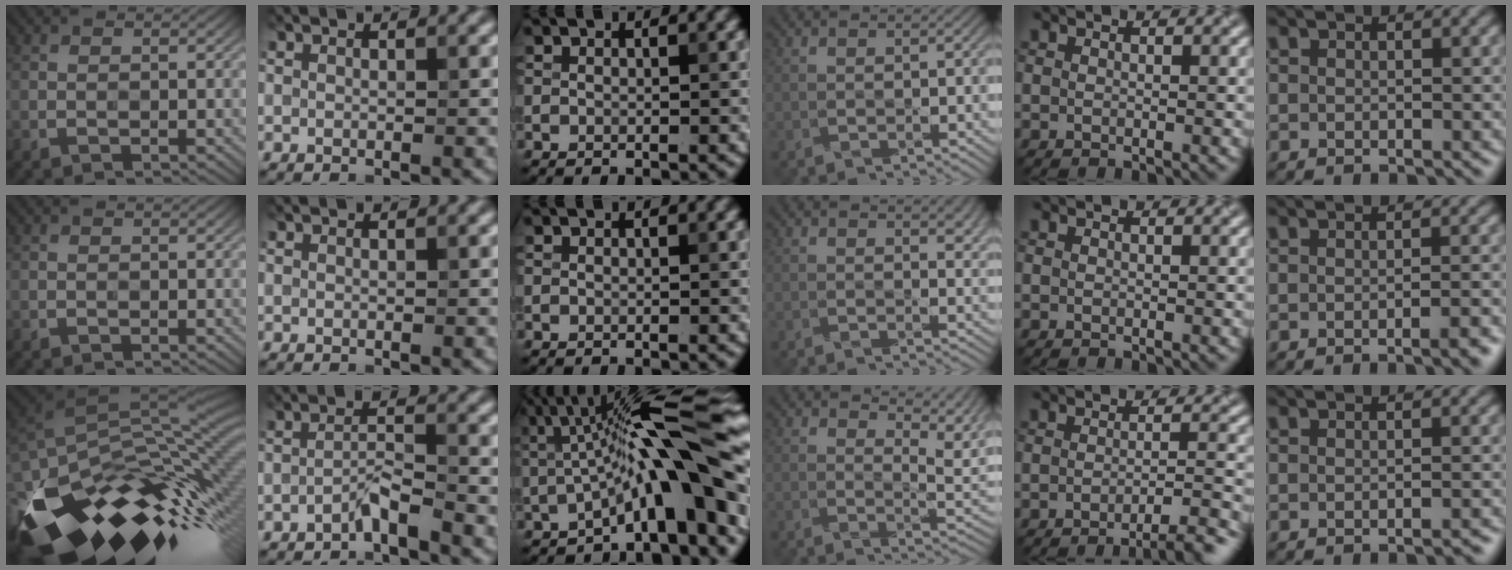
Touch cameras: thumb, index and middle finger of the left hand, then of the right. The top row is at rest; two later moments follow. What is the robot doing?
{"motion": "twist", "object": "bottle cap"}